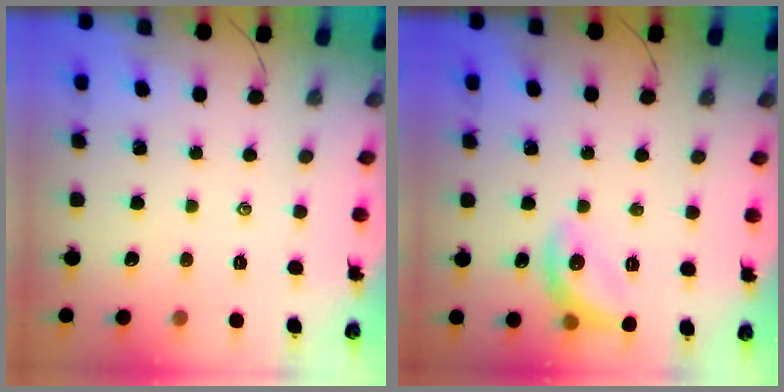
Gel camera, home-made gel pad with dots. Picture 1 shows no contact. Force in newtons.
{"total": 11.1, "press": 11.1, "slide": 0.4}